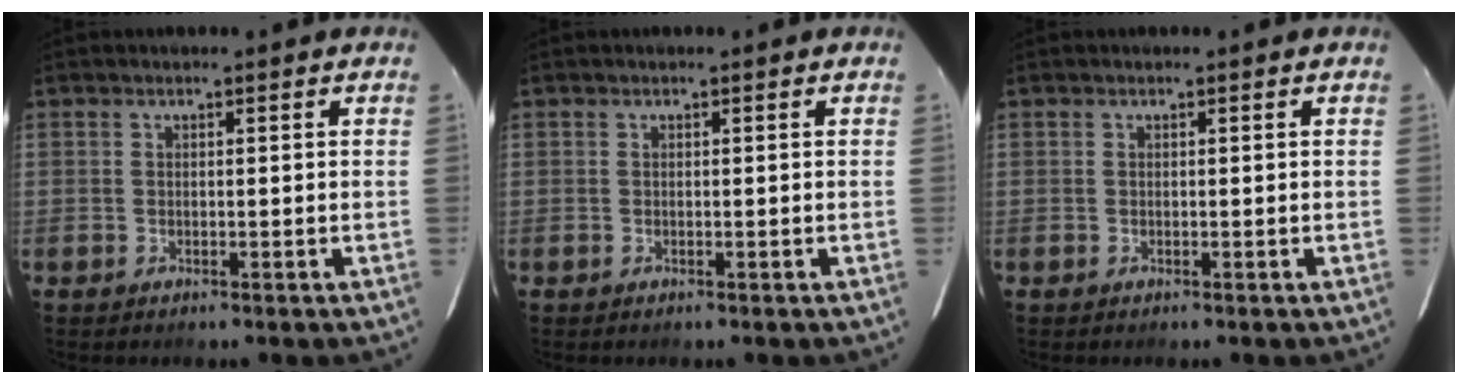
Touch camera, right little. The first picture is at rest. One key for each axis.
{"total": 0.0}
{"total": 0.0}